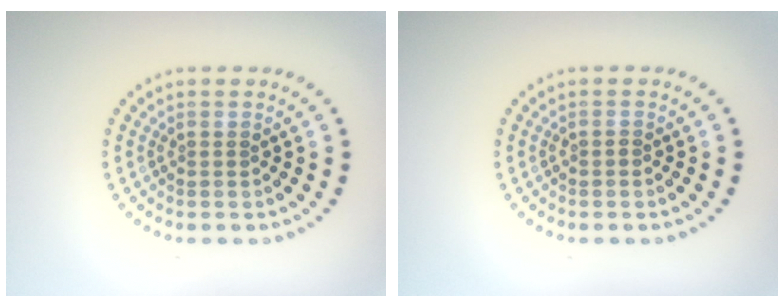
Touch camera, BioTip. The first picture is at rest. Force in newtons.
{"total": 0.7, "press": 0.7, "slide": 0.1}